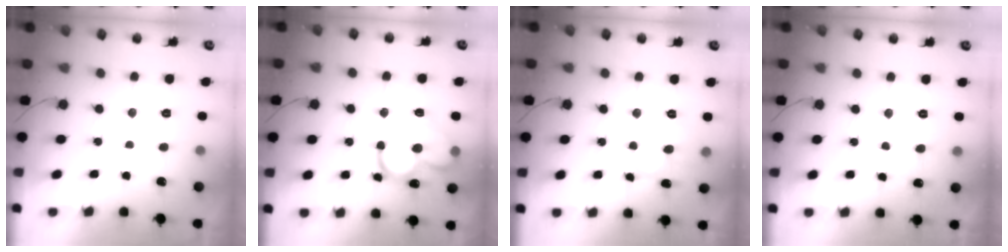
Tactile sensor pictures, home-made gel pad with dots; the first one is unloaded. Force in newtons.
{"total": 17.9, "press": 17.8, "slide": 0.9}
{"total": 10.0, "press": 10.0, "slide": 0.1}
{"total": 6.8, "press": 6.8, "slide": 0.5}